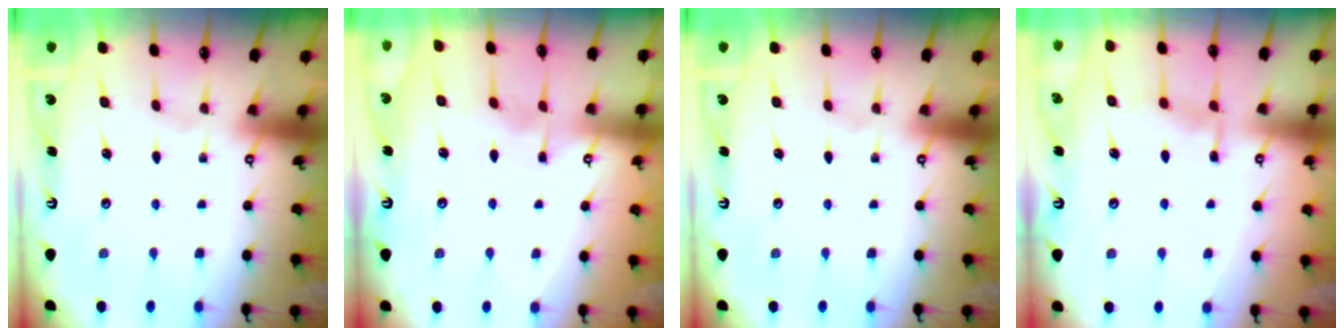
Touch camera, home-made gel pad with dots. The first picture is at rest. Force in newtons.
{"total": 2.9, "press": 2.9, "slide": 0.2}
{"total": 0.0}
{"total": 7.0, "press": 7.0, "slide": 0.7}